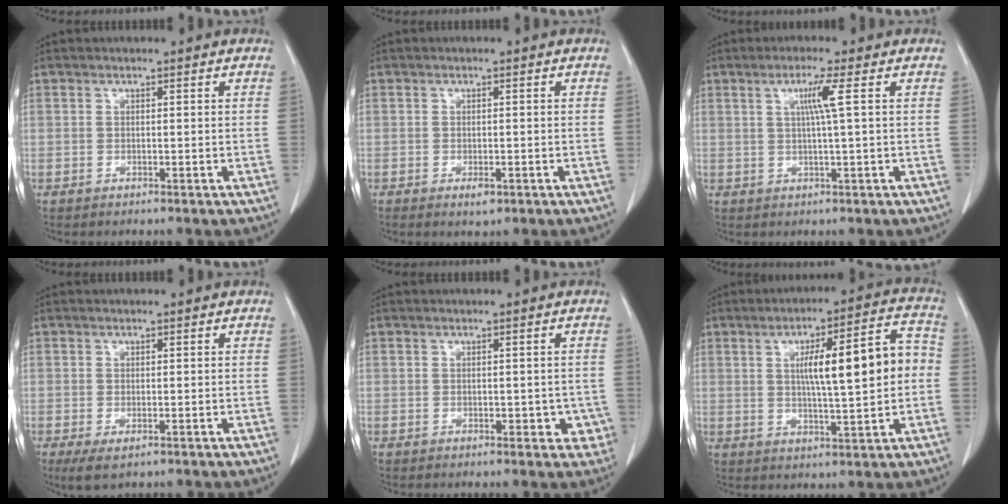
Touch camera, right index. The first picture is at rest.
{"total": 1.6, "force": [-0.9, 0.7, 1.1], "torque": [-0.015, 0.000, -0.009]}
{"total": 3.9, "force": [1.1, -1.0, 3.6], "torque": [-0.072, 0.000, 0.021]}
{"total": 3.1, "force": [-1.7, 1.1, 2.4], "torque": [-0.045, -0.008, -0.022]}
{"total": 3.2, "force": [-0.7, 2.1, 2.2], "torque": [-0.009, 0.008, -0.004]}
{"total": 12.8, "force": [0.9, 2.0, 12.6], "torque": [-0.183, 0.030, 0.016]}